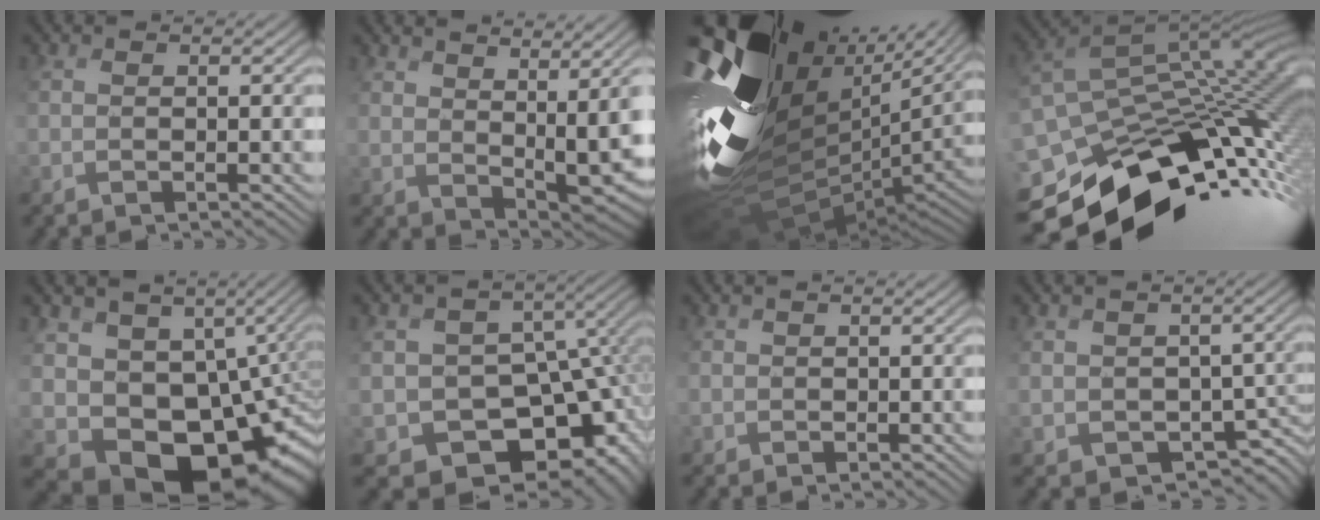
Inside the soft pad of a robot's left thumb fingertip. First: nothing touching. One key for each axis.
{"total": 6.1, "fx": 3.8, "fy": 1.8, "fz": 4.4, "tx": -0.090, "ty": -0.007, "tz": 0.082}
{"total": 17.7, "fx": 6.4, "fy": 11.7, "fz": 11.5, "tx": -0.265, "ty": 0.014, "tz": 0.158}
{"total": 13.9, "fx": -8.6, "fy": 8.6, "fz": 6.8, "tx": -0.144, "ty": 0.005, "tz": -0.133}
{"total": 11.7, "fx": -2.4, "fy": 9.1, "fz": 7.0, "tx": -0.111, "ty": -0.047, "tz": -0.009}
{"total": 11.7, "fx": -4.8, "fy": 8.9, "fz": 5.8, "tx": -0.091, "ty": -0.045, "tz": -0.046}
{"total": 1.9, "fx": 0.3, "fy": -0.2, "fz": -1.9, "tx": 0.025, "ty": -0.003, "tz": 0.014}
{"total": 2.9, "fx": -0.4, "fy": 2.8, "fz": 0.6, "tx": -0.024, "ty": -0.018, "tz": 0.005}